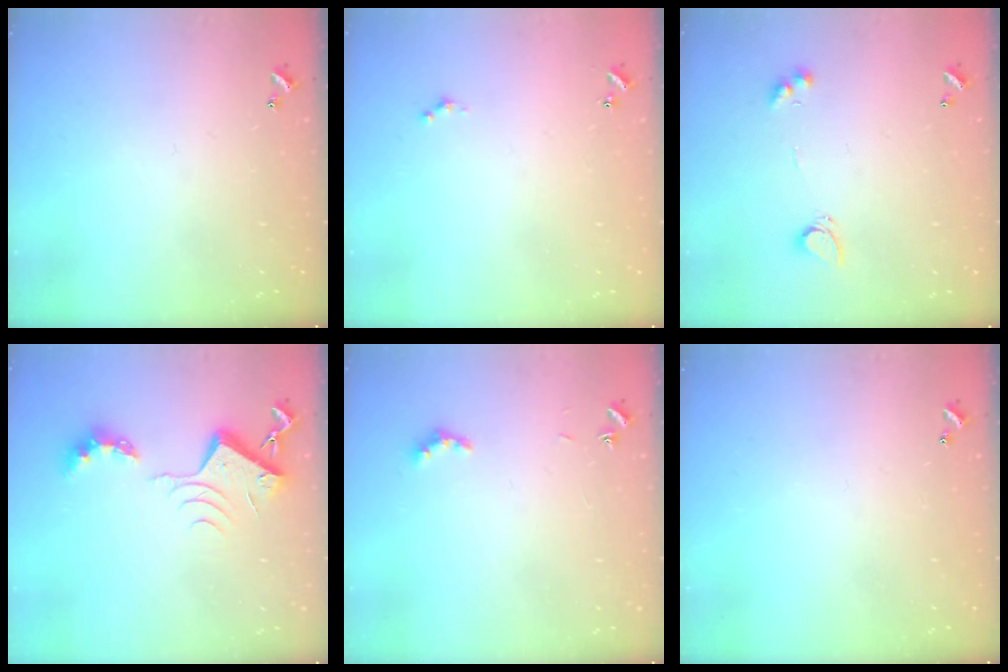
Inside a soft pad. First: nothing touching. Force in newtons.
{"total": 0.0}
{"total": 3.1, "press": 3.1, "slide": 0.6}
{"total": 8.9, "press": 8.8, "slide": 1.1}
{"total": 3.5, "press": 3.4, "slide": 1.0}
{"total": 0.0}